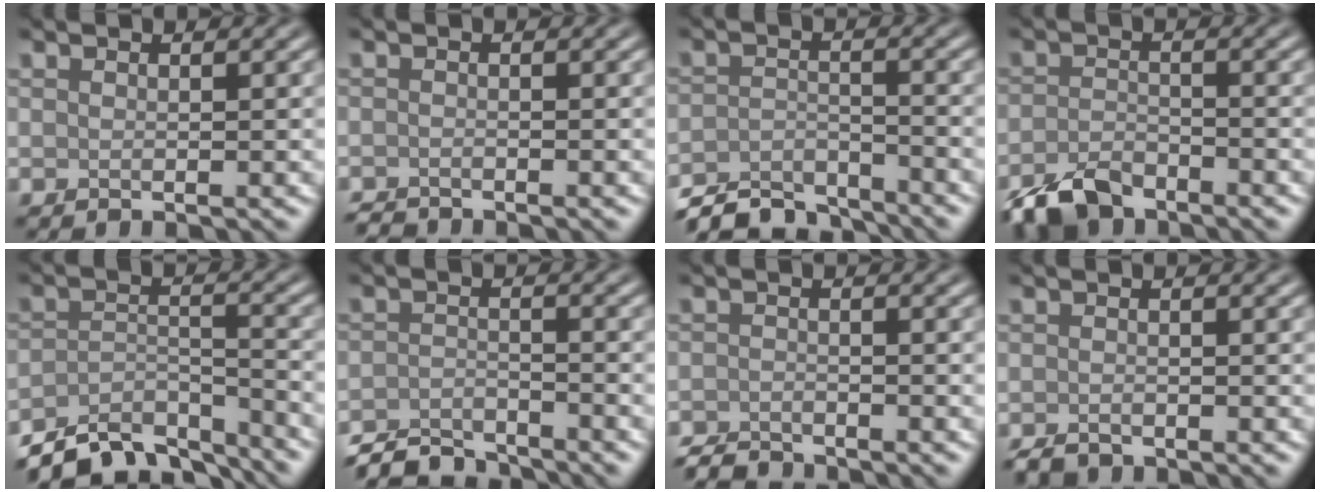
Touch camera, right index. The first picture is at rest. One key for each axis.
{"total": 1.4, "fx": -1.4, "fy": 0.1, "fz": 0.2, "tx": -0.001, "ty": -0.007, "tz": -0.029}
{"total": 5.7, "fx": -5.3, "fy": 1.4, "fz": 1.6, "tx": -0.027, "ty": -0.008, "tz": -0.099}
{"total": 4.3, "fx": -3.5, "fy": 1.7, "fz": 1.8, "tx": -0.033, "ty": -0.005, "tz": -0.071}
{"total": 7.4, "fx": -6.6, "fy": 1.9, "fz": 2.8, "tx": -0.050, "ty": -0.012, "tz": -0.107}
{"total": 4.5, "fx": -4.2, "fy": 0.9, "fz": 1.1, "tx": -0.021, "ty": -0.004, "tz": -0.084}
{"total": 2.8, "fx": -2.8, "fy": 0.4, "fz": 0.5, "tx": -0.008, "ty": -0.005, "tz": -0.057}
{"total": 1.5, "fx": -1.3, "fy": 0.5, "fz": 0.5, "tx": -0.008, "ty": -0.002, "tz": -0.025}